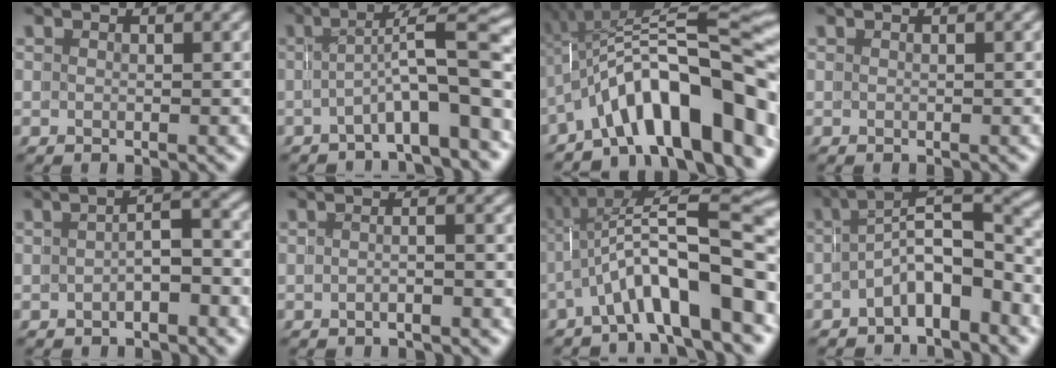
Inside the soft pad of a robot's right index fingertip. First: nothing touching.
{"total": 5.4, "force": [-2.0, 0.2, 5.0], "torque": [-0.069, 0.000, -0.020]}
{"total": 12.6, "force": [-2.1, 5.0, 11.4], "torque": [-0.184, 0.002, -0.028]}
{"total": 0.0}
{"total": 3.0, "force": [-1.9, 0.7, 2.3], "torque": [-0.030, -0.005, -0.026]}
{"total": 1.8, "force": [-1.5, -0.9, 0.4], "torque": [0.001, 0.000, -0.026]}
{"total": 9.8, "force": [-2.0, 3.3, 9.0], "torque": [-0.128, 0.003, -0.022]}
{"total": 6.8, "force": [-3.2, 2.9, 5.2], "torque": [-0.059, -0.004, -0.048]}